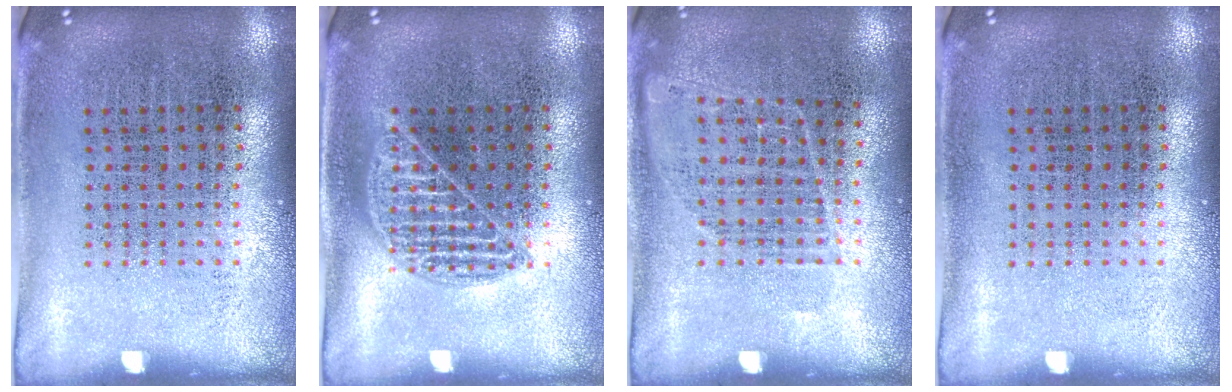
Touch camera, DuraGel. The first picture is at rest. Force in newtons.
{"total": 1.7, "press": 1.7, "slide": 0.1}
{"total": 0.9, "press": 0.8, "slide": 0.4}
{"total": 0.0}